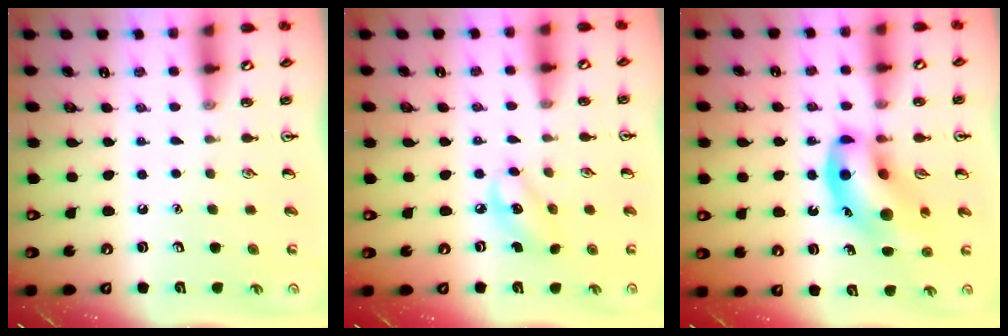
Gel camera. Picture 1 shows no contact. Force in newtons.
{"total": 5.4, "press": 5.3, "slide": 0.8}
{"total": 15.5, "press": 15.1, "slide": 3.5}